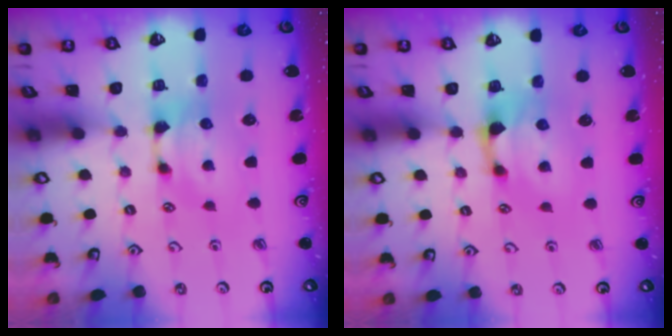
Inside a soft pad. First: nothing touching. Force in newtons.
{"total": 1.2, "press": 0.3, "slide": 1.2}